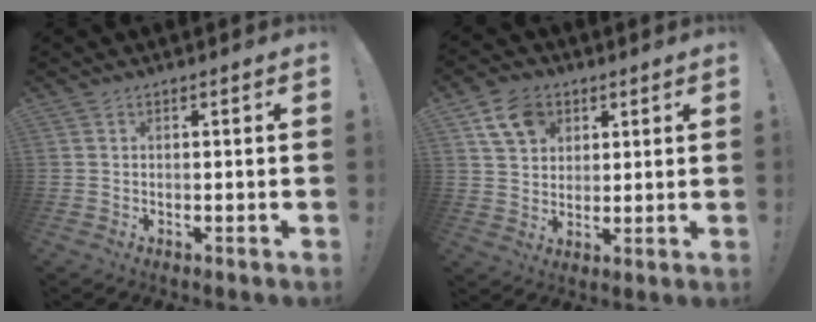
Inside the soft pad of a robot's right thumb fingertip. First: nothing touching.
{"total": 10.4, "force": [5.0, 7.8, 4.6], "torque": [-0.074, -0.015, 0.099]}